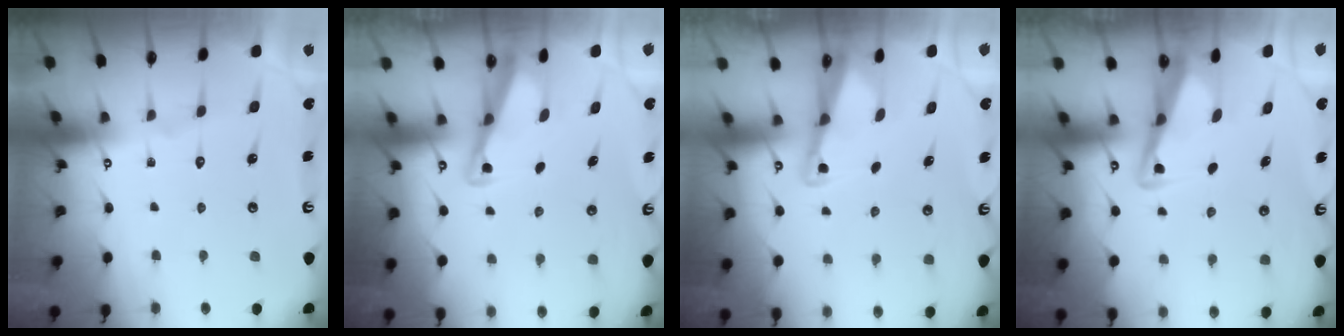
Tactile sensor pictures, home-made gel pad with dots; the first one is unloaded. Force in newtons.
{"total": 2.7, "press": 2.7, "slide": 0.3}
{"total": 2.3, "press": 2.3, "slide": 0.3}
{"total": 3.4, "press": 3.3, "slide": 0.8}